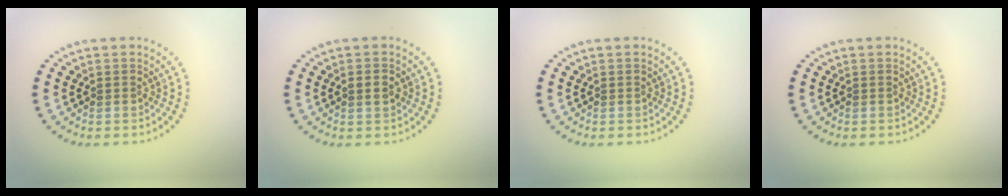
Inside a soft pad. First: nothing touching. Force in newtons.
{"total": 1.1, "press": 1.0, "slide": 0.2}
{"total": 0.0}
{"total": 0.0}